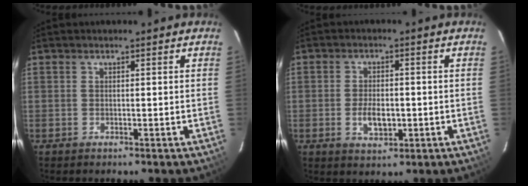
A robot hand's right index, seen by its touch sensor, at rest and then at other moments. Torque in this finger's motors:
{"motor_torque": [0.12, 0.03, 0.06, 0.03]}